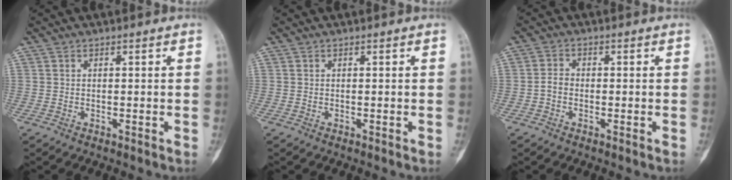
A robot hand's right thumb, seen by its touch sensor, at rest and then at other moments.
{"total": 0.0}
{"total": 2.2, "force": [-0.8, 1.6, 1.3], "torque": [-0.018, 0.008, -0.021]}